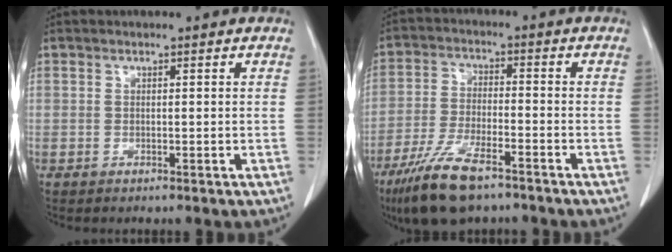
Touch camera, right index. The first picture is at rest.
{"total": 11.3, "force": [-7.8, 2.9, 7.6], "torque": [-0.149, -0.021, -0.138]}